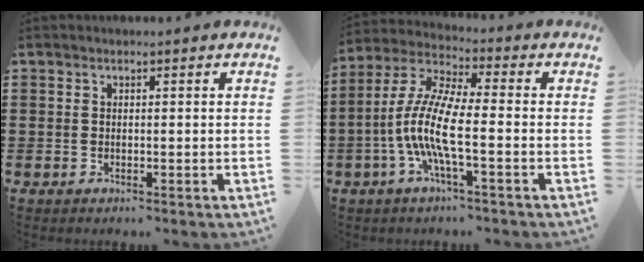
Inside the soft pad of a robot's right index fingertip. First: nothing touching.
{"total": 9.5, "force": [-2.9, 1.9, 8.9], "torque": [-0.216, -0.020, -0.067]}